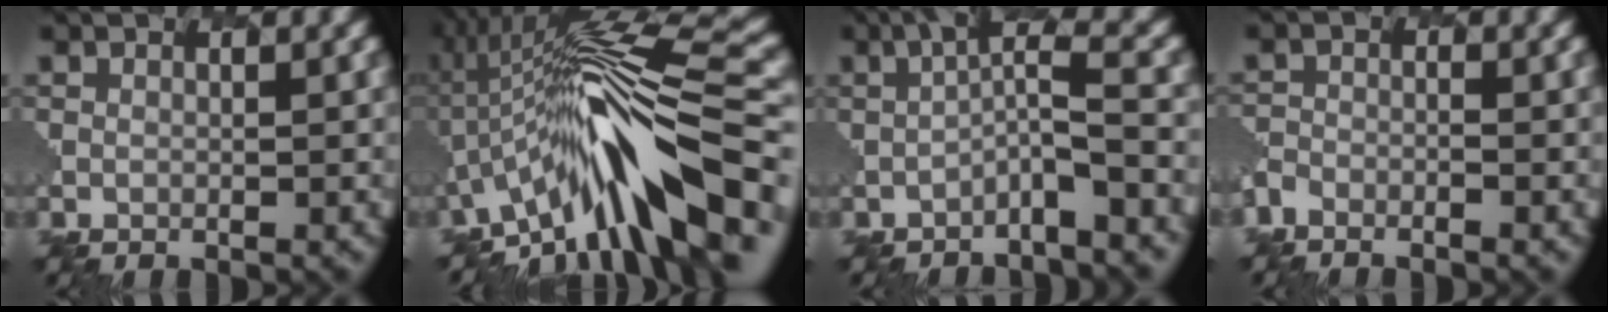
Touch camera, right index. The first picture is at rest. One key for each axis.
{"total": 9.8, "fx": -4.2, "fy": 2.4, "fz": 8.4, "tx": -0.171, "ty": 0.034, "tz": -0.085}
{"total": 3.6, "fx": -1.7, "fy": 0.2, "fz": 3.1, "tx": -0.069, "ty": 0.017, "tz": -0.046}
{"total": 4.4, "fx": -4.1, "fy": 1.4, "fz": -0.3, "tx": -0.022, "ty": -0.005, "tz": -0.070}